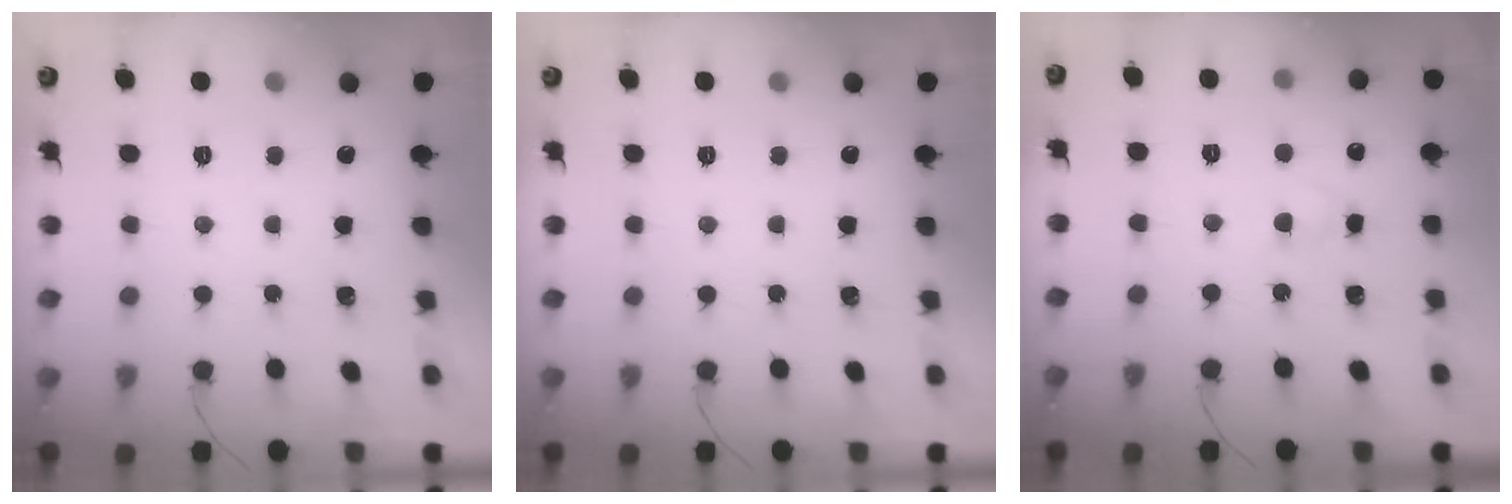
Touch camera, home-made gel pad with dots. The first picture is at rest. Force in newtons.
{"total": 0.0}
{"total": 2.6, "press": 2.4, "slide": 1.1}